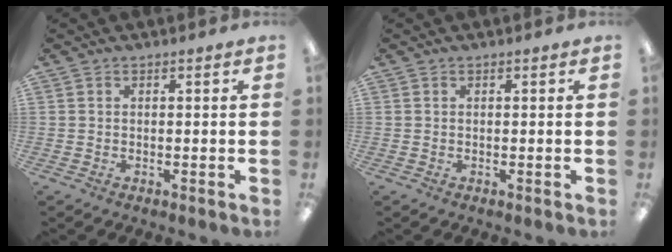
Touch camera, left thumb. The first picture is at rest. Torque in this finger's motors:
{"motor_torque": [-0.13, -0.17, 0.24, -0.02, 0.01]}